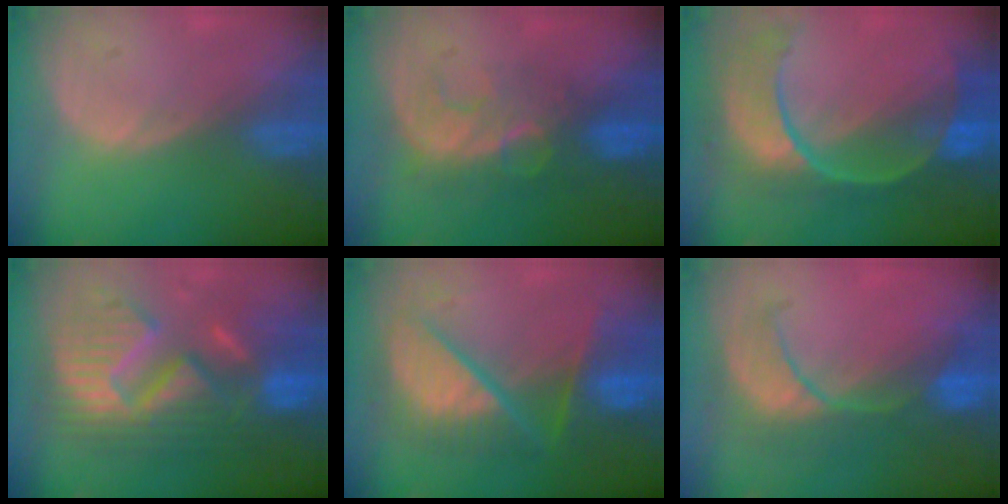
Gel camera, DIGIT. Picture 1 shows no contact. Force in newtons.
{"total": 8.1, "press": 7.4, "slide": 3.2}
{"total": 11.2, "press": 9.4, "slide": 6.1}
{"total": 13.2, "press": 13.1, "slide": 1.3}
{"total": 9.9, "press": 9.9, "slide": 1.0}
{"total": 7.9, "press": 7.7, "slide": 1.5}